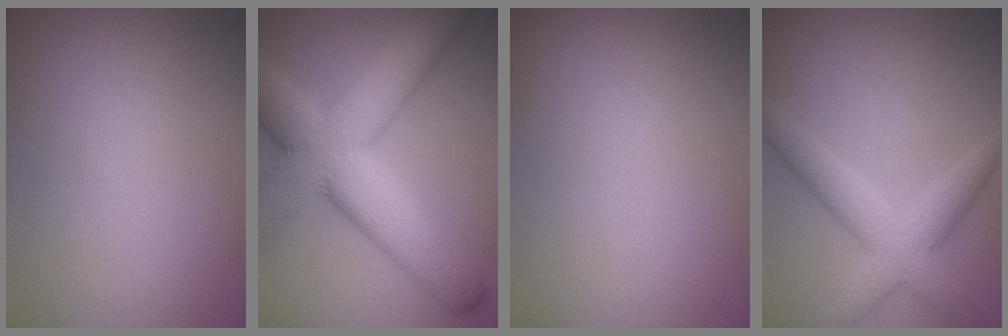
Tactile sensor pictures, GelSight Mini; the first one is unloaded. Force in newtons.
{"total": 12.2, "press": 12.2, "slide": 0.9}
{"total": 0.0}
{"total": 4.5, "press": 4.5, "slide": 0.2}